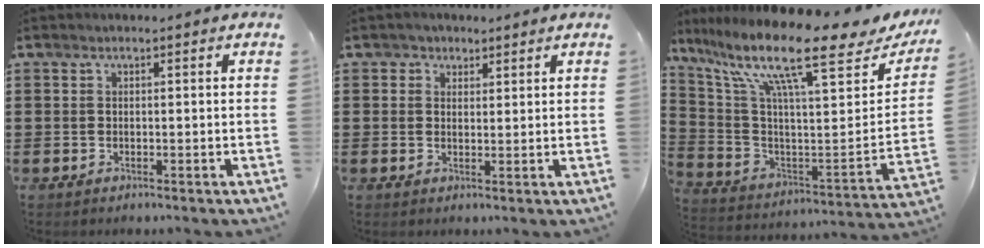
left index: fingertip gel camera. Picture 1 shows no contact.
{"total": 1.7, "force": [1.3, 1.1, -0.1], "torque": [0.004, 0.004, 0.024]}
{"total": 14.9, "force": [10.5, 1.4, 10.5], "torque": [-0.219, -0.073, 0.161]}